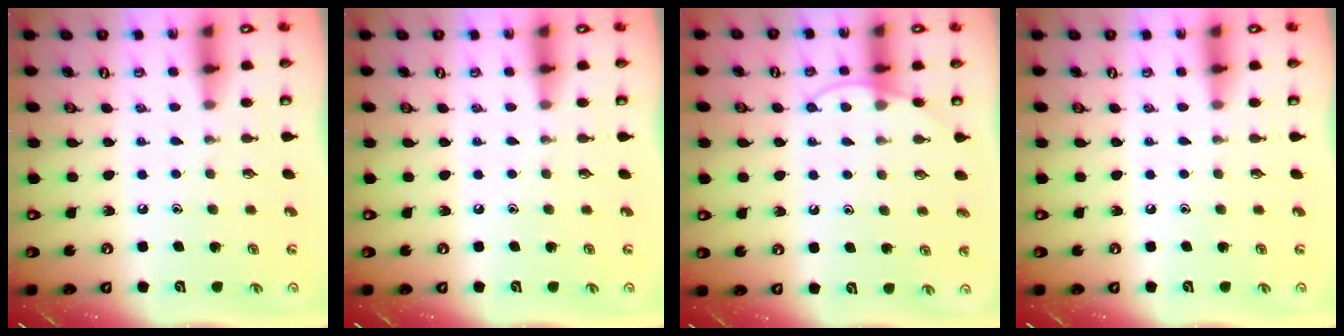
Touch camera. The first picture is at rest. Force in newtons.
{"total": 0.0}
{"total": 6.6, "press": 6.5, "slide": 0.6}
{"total": 0.0}